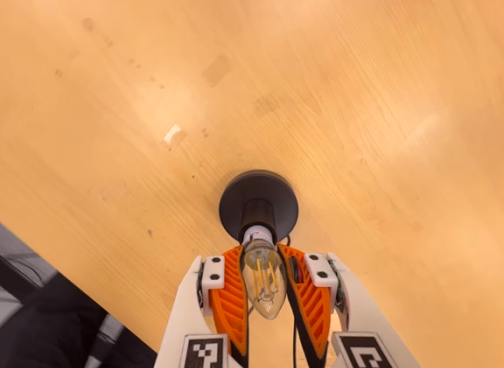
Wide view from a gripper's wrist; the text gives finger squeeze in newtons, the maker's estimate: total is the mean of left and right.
{"total": 20.5, "left": 18.9, "right": 22.1}